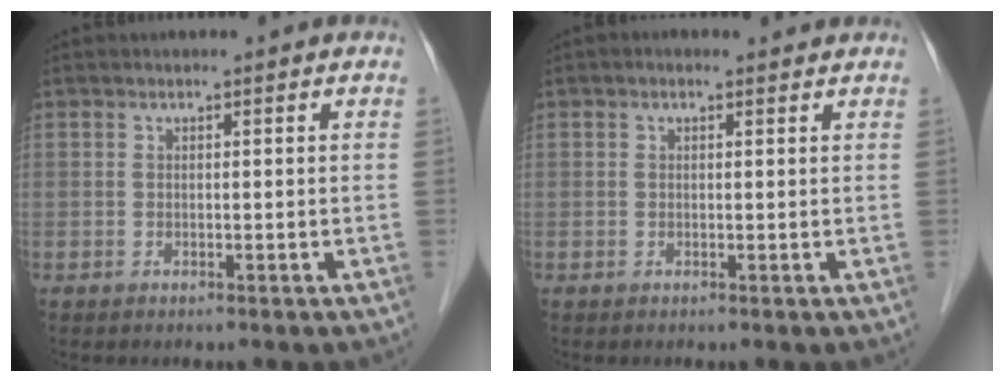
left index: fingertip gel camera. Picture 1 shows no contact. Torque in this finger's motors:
{"motor_torque": [0.46, -0.40, 0.12, 0.00]}